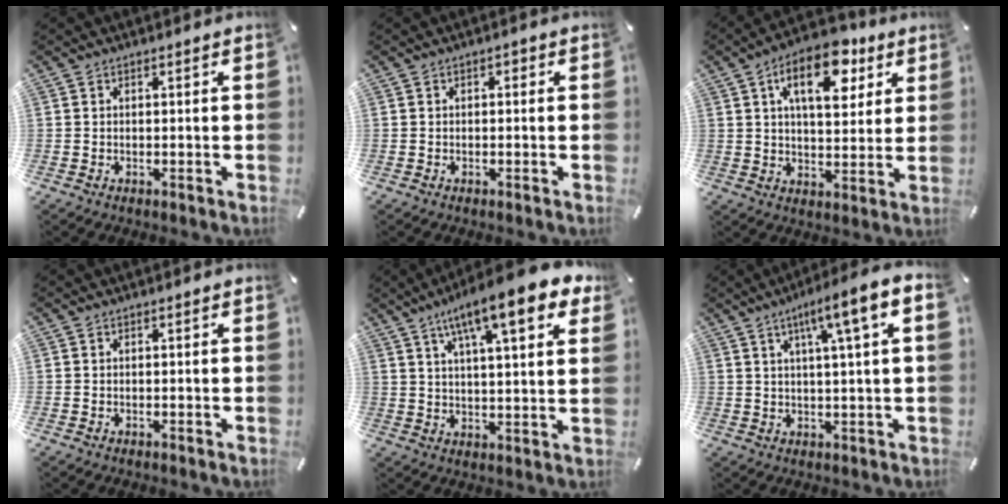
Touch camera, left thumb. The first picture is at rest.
{"total": 0.6, "force": [-0.4, 0.5, 0.2], "torque": [-0.003, 0.003, -0.009]}
{"total": 14.4, "force": [7.1, 7.7, 9.9], "torque": [-0.138, -0.024, 0.117]}
{"total": 0.0}
{"total": 15.4, "force": [9.5, 3.6, 11.6], "torque": [-0.193, -0.035, 0.151]}
{"total": 10.2, "force": [4.0, 0.8, 9.3], "torque": [-0.153, -0.016, 0.063]}